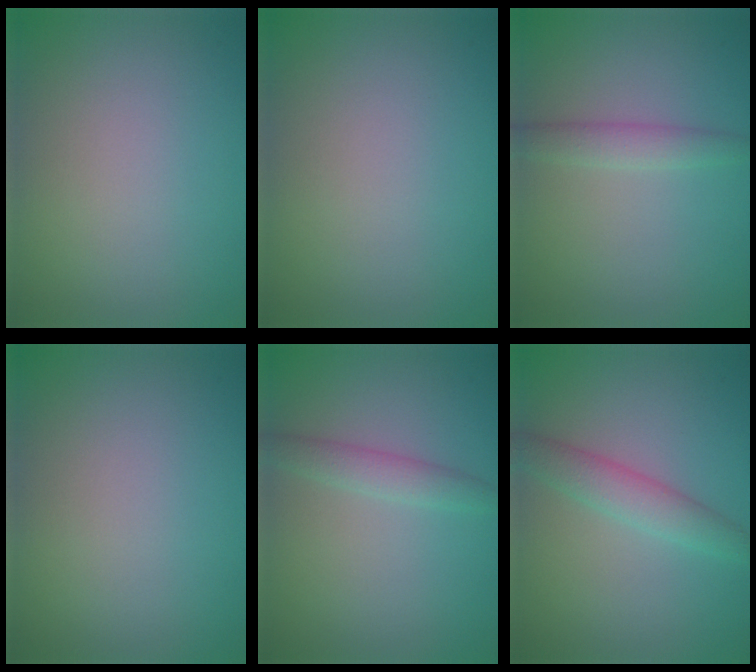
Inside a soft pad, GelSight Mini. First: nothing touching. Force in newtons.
{"total": 0.0}
{"total": 1.8, "press": 1.8, "slide": 0.0}
{"total": 0.0}
{"total": 1.9, "press": 1.9, "slide": 0.1}
{"total": 2.7, "press": 2.7, "slide": 0.1}